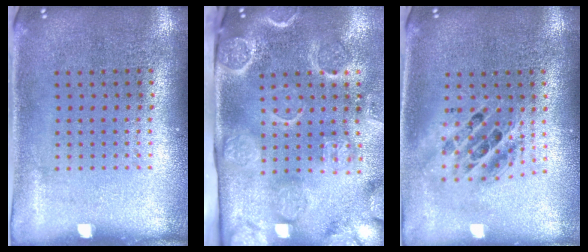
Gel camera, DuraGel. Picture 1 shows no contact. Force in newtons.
{"total": 4.3, "press": 3.4, "slide": 2.6}
{"total": 1.7, "press": 1.4, "slide": 0.9}